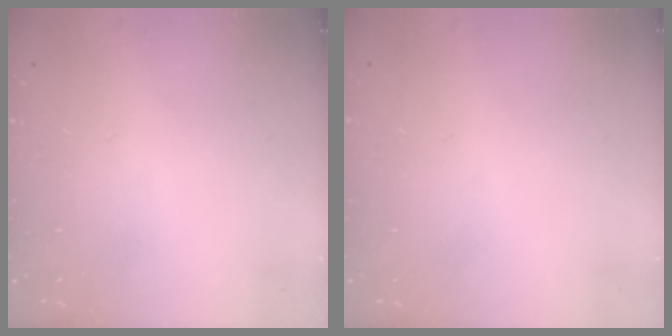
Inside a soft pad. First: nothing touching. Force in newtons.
{"total": 0.6, "press": 0.6, "slide": 0.2}